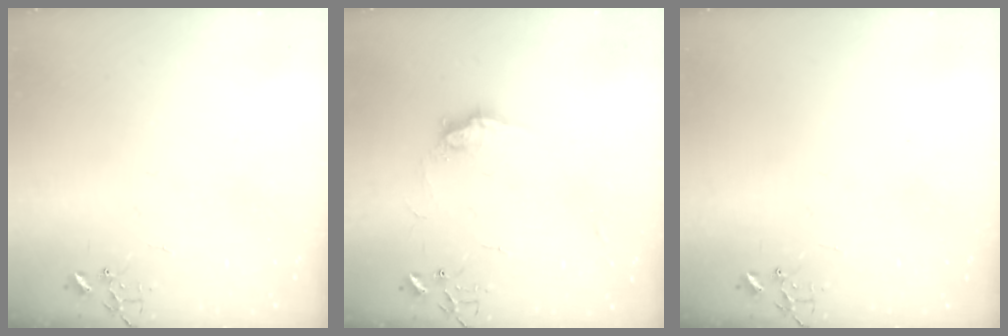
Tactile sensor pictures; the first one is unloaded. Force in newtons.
{"total": 8.9, "press": 8.9, "slide": 0.5}
{"total": 0.0}